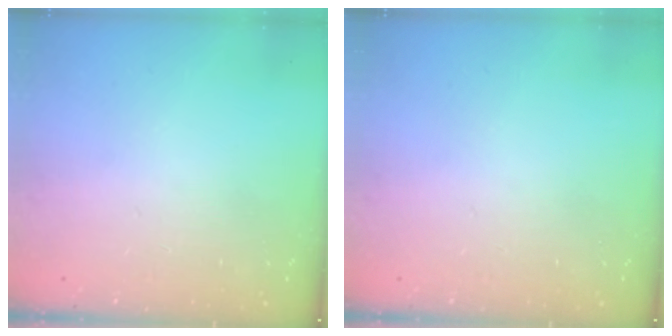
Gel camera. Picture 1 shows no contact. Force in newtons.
{"total": 0.0}